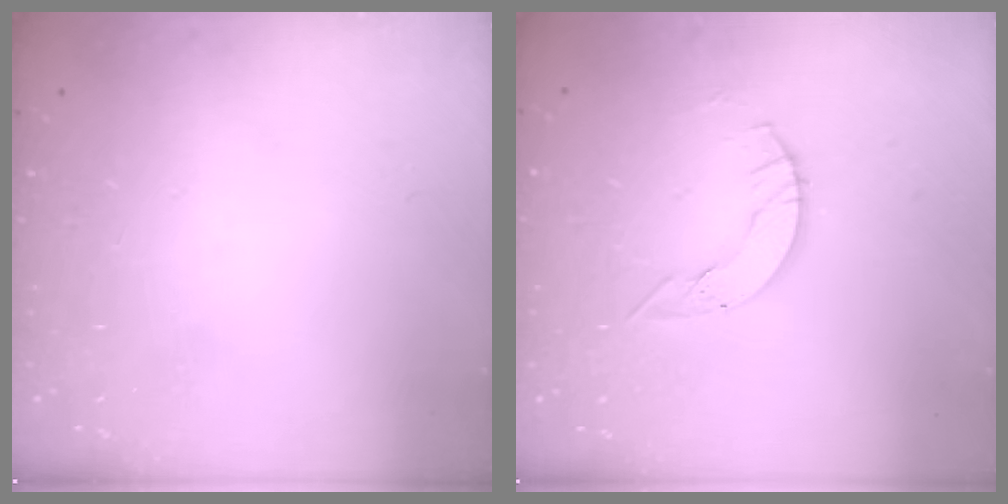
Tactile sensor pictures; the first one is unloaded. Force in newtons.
{"total": 4.4, "press": 4.4, "slide": 0.2}